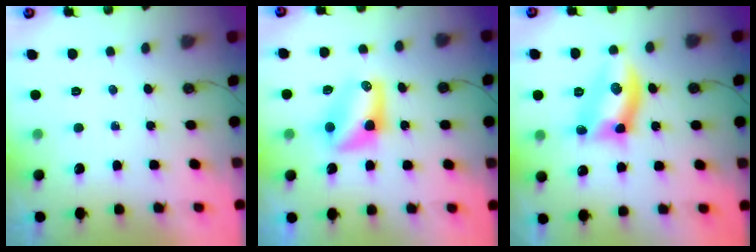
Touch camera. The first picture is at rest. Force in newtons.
{"total": 8.6, "press": 8.5, "slide": 0.6}
{"total": 12.1, "press": 11.8, "slide": 2.7}